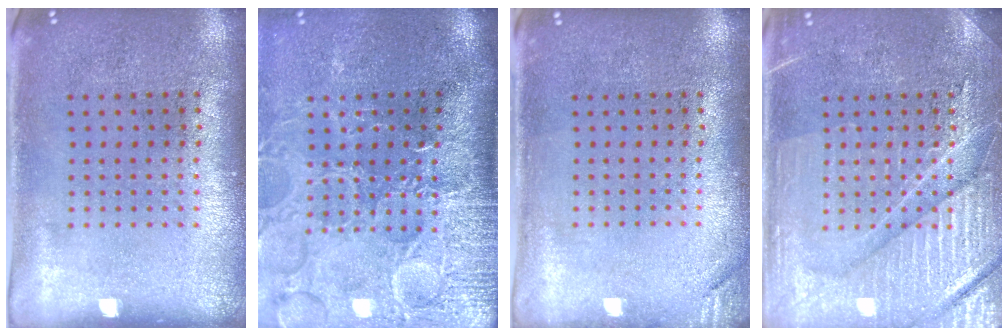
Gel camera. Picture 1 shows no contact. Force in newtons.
{"total": 4.4, "press": 3.8, "slide": 2.2}
{"total": 1.3, "press": 1.2, "slide": 0.3}
{"total": 6.1, "press": 6.0, "slide": 0.8}